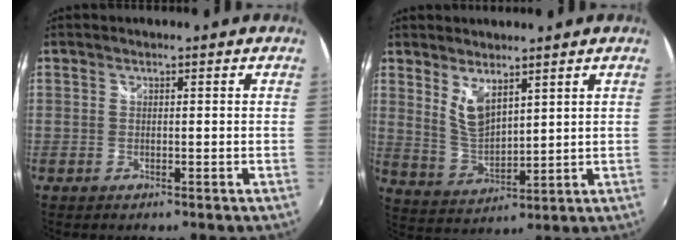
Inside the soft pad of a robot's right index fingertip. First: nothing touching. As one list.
[{"total": 6.4, "force": [4.0, 2.5, 4.4], "torque": [-0.081, -0.011, 0.084]}]